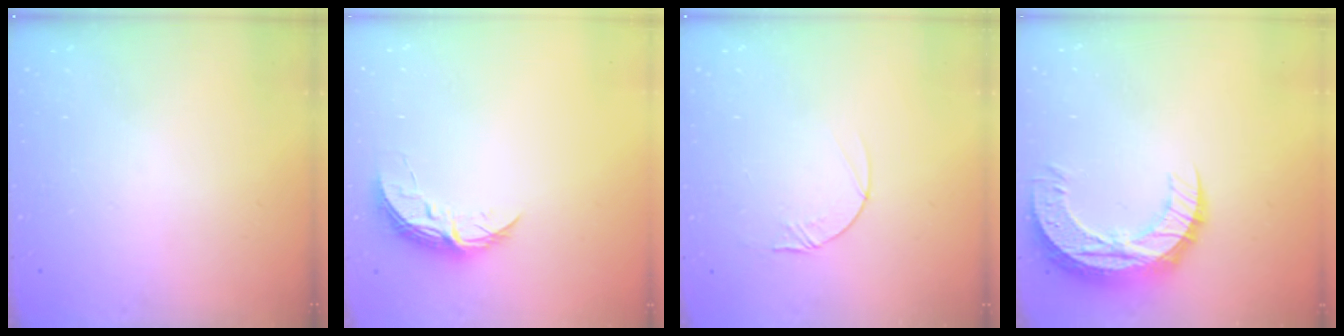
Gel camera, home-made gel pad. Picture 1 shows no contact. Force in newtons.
{"total": 5.9, "press": 5.9, "slide": 0.5}
{"total": 3.9, "press": 3.9, "slide": 0.4}
{"total": 12.7, "press": 12.7, "slide": 0.9}